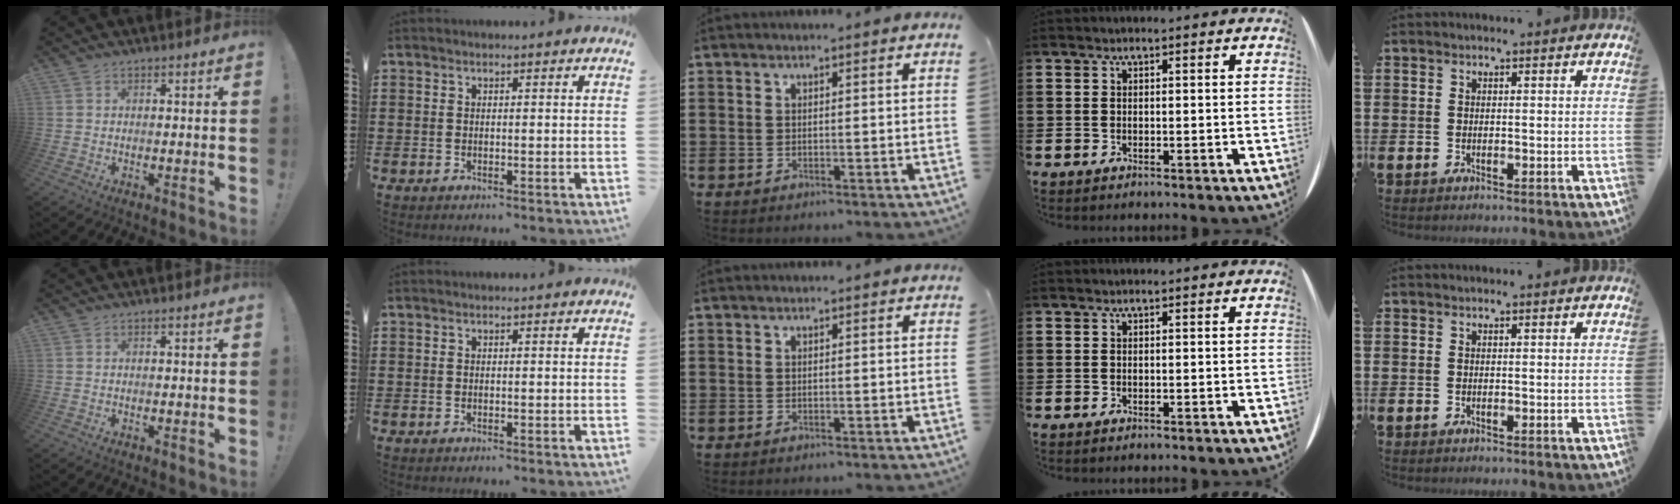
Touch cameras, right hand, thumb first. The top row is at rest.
{}